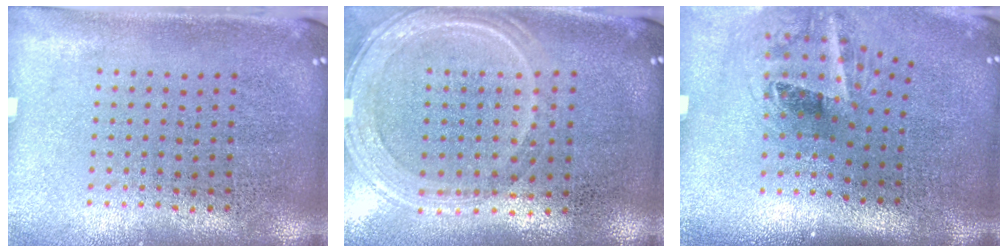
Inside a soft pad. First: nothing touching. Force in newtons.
{"total": 1.2, "press": 1.1, "slide": 0.5}
{"total": 2.1, "press": 1.3, "slide": 1.6}